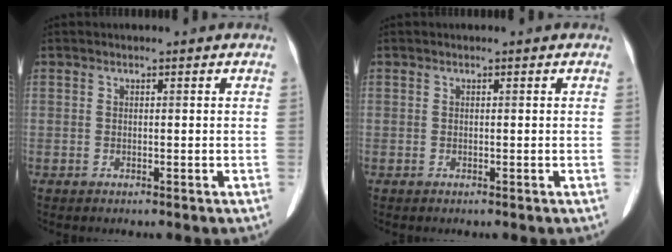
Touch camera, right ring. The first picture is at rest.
{"total": 0.0}